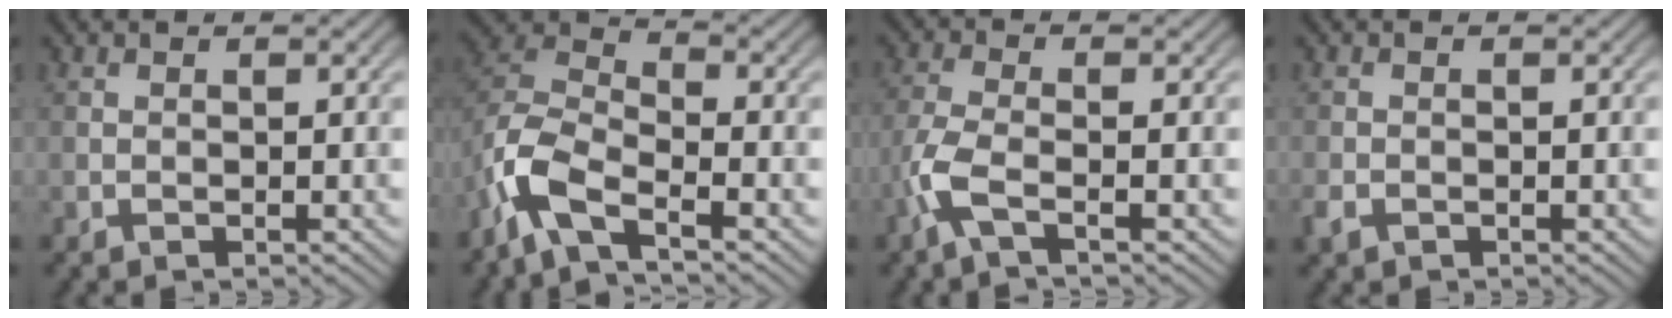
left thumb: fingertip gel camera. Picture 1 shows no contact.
{"total": 7.7, "force": [-4.6, 2.9, 5.5], "torque": [-0.126, 0.001, -0.113]}
{"total": 4.5, "force": [-2.2, 1.2, 3.8], "torque": [-0.095, -0.001, -0.061]}
{"total": 1.6, "force": [-0.9, 1.0, 0.7], "torque": [-0.020, -0.005, -0.021]}